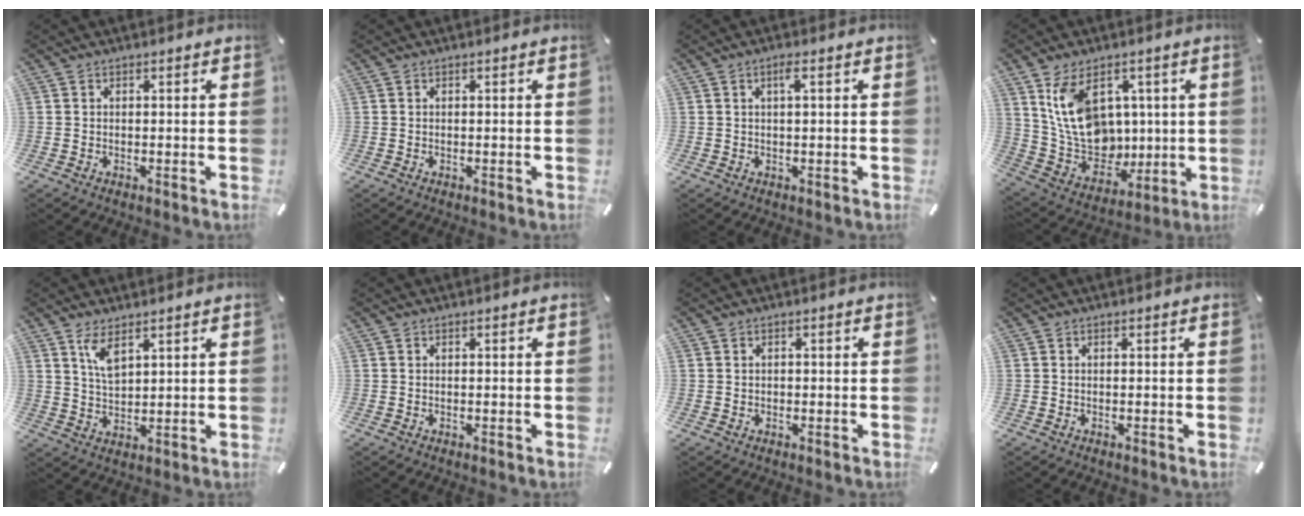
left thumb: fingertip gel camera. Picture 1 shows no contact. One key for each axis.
{"total": 0.0}
{"total": 2.4, "fx": 0.7, "fy": 0.3, "fz": 2.3, "tx": -0.046, "ty": 0.001, "tz": 0.010}
{"total": 15.2, "fx": 5.1, "fy": 11.4, "fz": 8.6, "tx": -0.182, "ty": -0.013, "tz": 0.105}
{"total": 5.5, "fx": 3.5, "fy": 2.2, "fz": 3.7, "tx": -0.073, "ty": -0.010, "tz": 0.062}
{"total": 0.0}
{"total": 0.7, "fx": 0.0, "fy": 0.5, "fz": 0.5, "tx": -0.011, "ty": 0.003, "tz": -0.003}
{"total": 0.0}